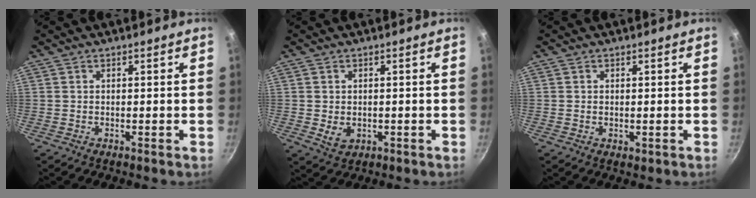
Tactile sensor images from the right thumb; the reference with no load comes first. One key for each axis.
{"total": 3.1, "fx": -0.3, "fy": 2.5, "fz": 1.9, "tx": -0.030, "ty": -0.008, "tz": 0.003}
{"total": 0.9, "fx": 0.0, "fy": 0.5, "fz": 0.7, "tx": -0.011, "ty": -0.003, "tz": -0.001}